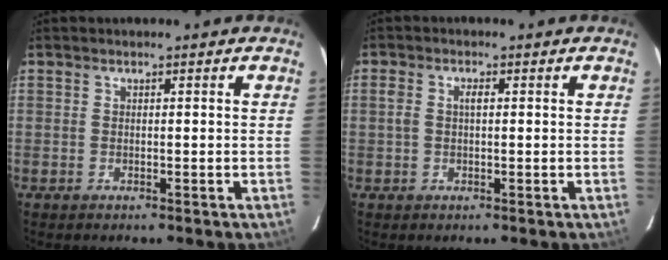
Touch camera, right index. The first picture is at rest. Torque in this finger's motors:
{"motor_torque": [0.07, -0.03, 0.06, 0.04]}